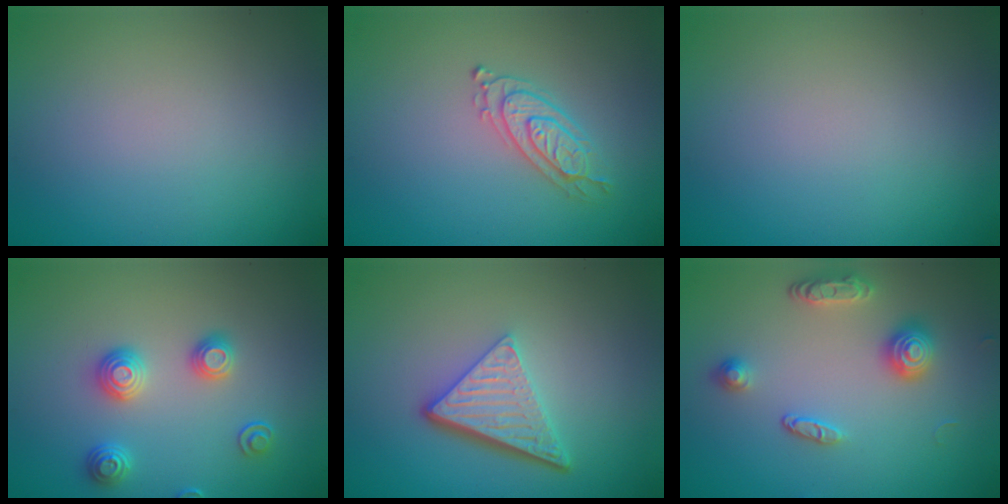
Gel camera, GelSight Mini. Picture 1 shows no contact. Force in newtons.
{"total": 2.2, "press": 2.1, "slide": 0.4}
{"total": 0.0}
{"total": 2.9, "press": 2.7, "slide": 1.1}
{"total": 5.2, "press": 3.6, "slide": 3.8}
{"total": 3.1, "press": 2.9, "slide": 1.2}